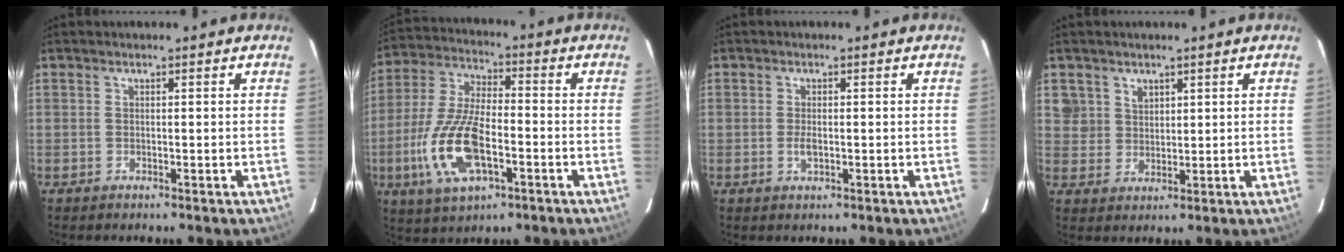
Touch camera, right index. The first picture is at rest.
{"total": 16.0, "force": [-5.3, 6.8, 13.5], "torque": [-0.296, -0.009, -0.097]}
{"total": 2.0, "force": [-0.5, 1.1, 1.7], "torque": [-0.033, -0.002, -0.008]}
{"total": 4.8, "force": [2.4, 4.1, 0.5], "torque": [0.009, 0.019, 0.049]}